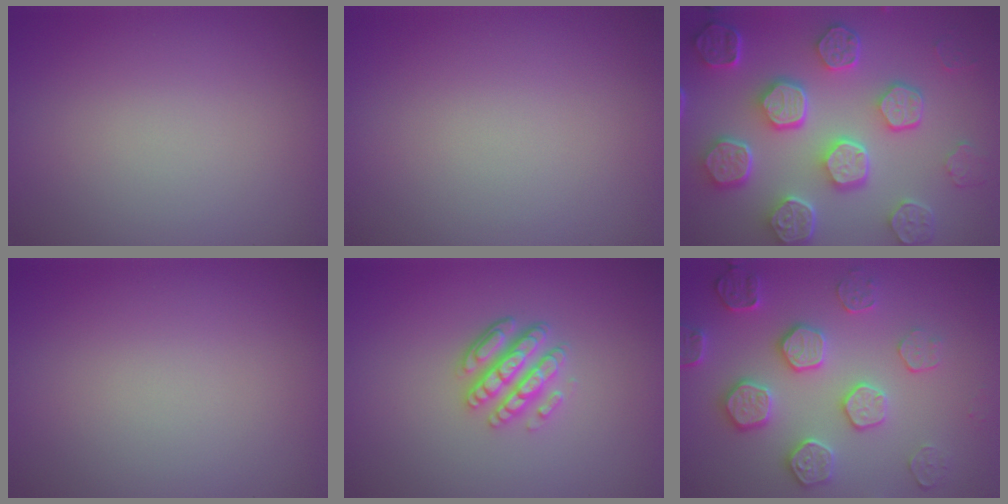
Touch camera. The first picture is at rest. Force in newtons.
{"total": 0.0}
{"total": 8.8, "press": 6.7, "slide": 5.7}
{"total": 0.0}
{"total": 3.9, "press": 3.1, "slide": 2.3}
{"total": 4.5, "press": 4.2, "slide": 1.7}